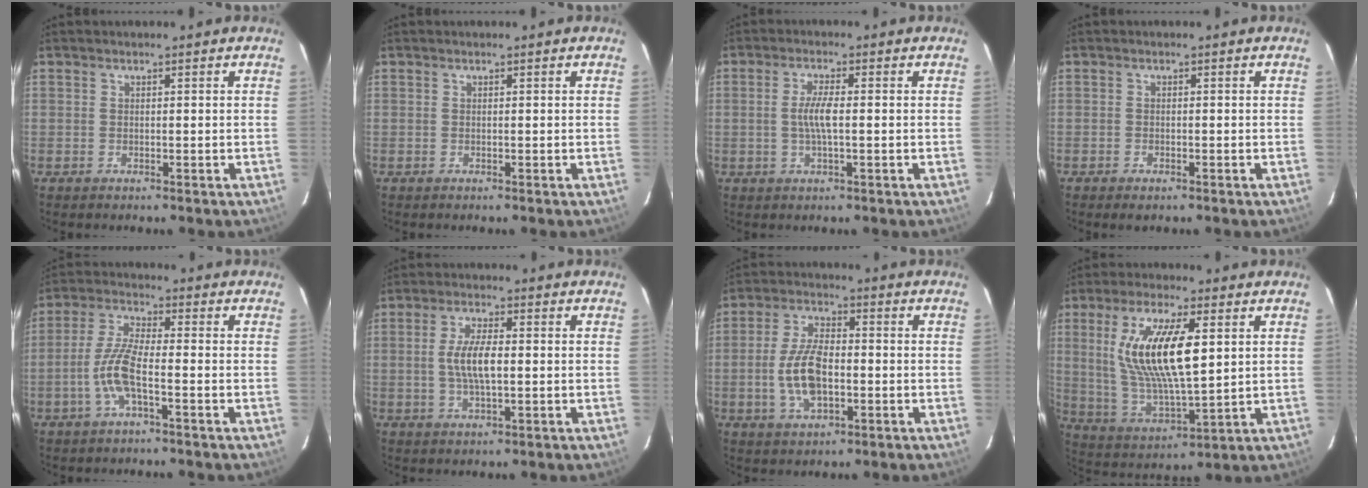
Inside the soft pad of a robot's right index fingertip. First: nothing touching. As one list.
[{"total": 0.0}, {"total": 4.2, "force": [-0.3, 0.6, 4.1], "torque": [-0.080, 0.000, -0.004]}, {"total": 1.3, "force": [-1.0, 0.6, 0.7], "torque": [-0.016, -0.003, -0.020]}, {"total": 7.5, "force": [-2.7, 1.4, 6.9], "torque": [-0.151, 0.003, -0.056]}, {"total": 6.4, "force": [-0.2, 2.0, 6.1], "torque": [-0.119, 0.001, -0.002]}, {"total": 10.1, "force": [-1.9, 5.0, 8.6], "torque": [-0.177, 0.004, -0.031]}, {"total": 16.4, "force": [4.1, 5.1, 15.0], "torque": [-0.292, -0.002, 0.089]}]